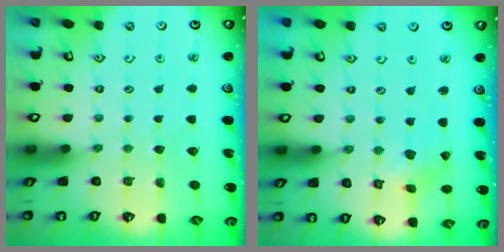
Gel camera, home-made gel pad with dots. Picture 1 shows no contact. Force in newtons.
{"total": 1.1, "press": 1.0, "slide": 0.4}